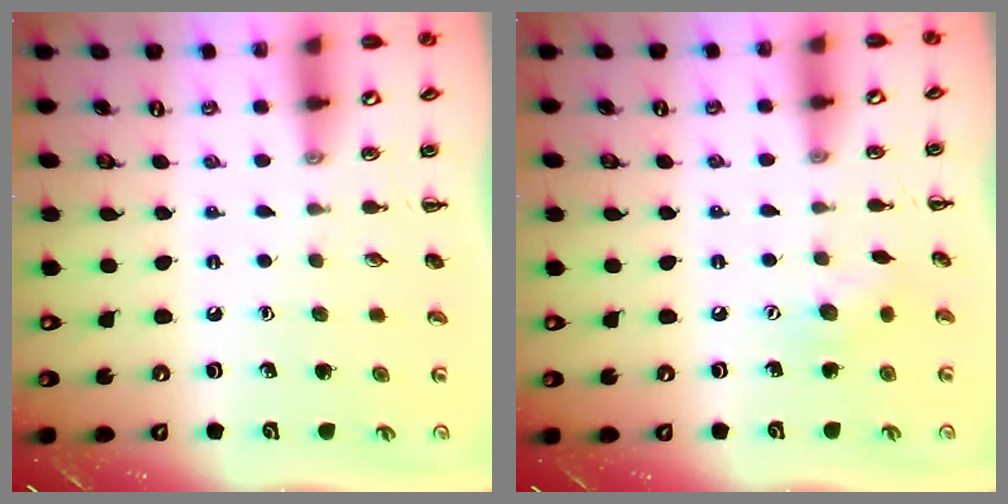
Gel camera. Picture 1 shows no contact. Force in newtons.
{"total": 5.6, "press": 5.5, "slide": 1.0}